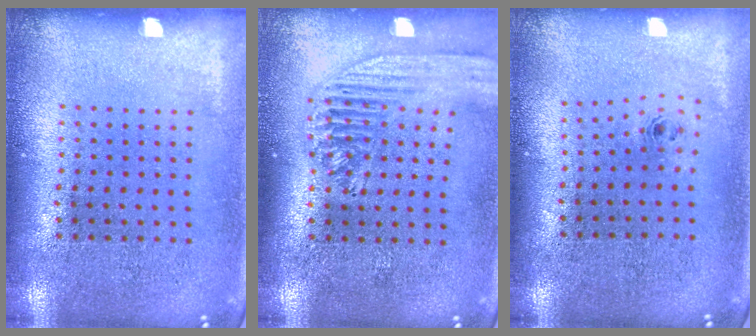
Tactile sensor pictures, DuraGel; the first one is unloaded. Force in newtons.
{"total": 1.8, "press": 1.6, "slide": 0.8}
{"total": 0.6, "press": 0.2, "slide": 0.6}